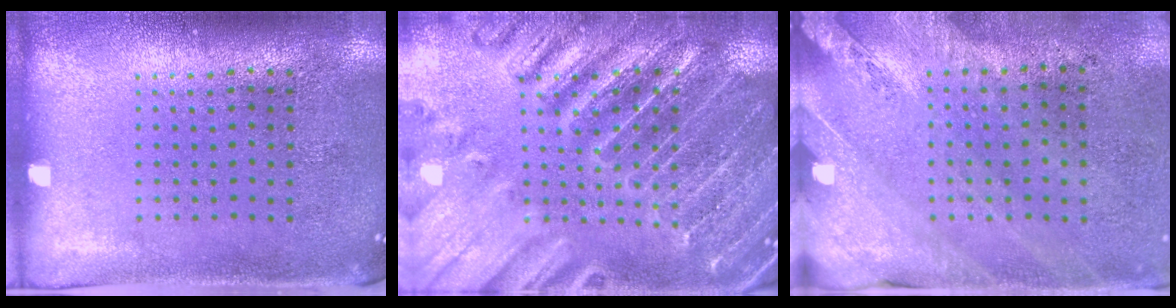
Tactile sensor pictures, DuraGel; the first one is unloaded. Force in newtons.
{"total": 3.5, "press": 3.4, "slide": 0.8}
{"total": 2.4, "press": 2.1, "slide": 1.3}